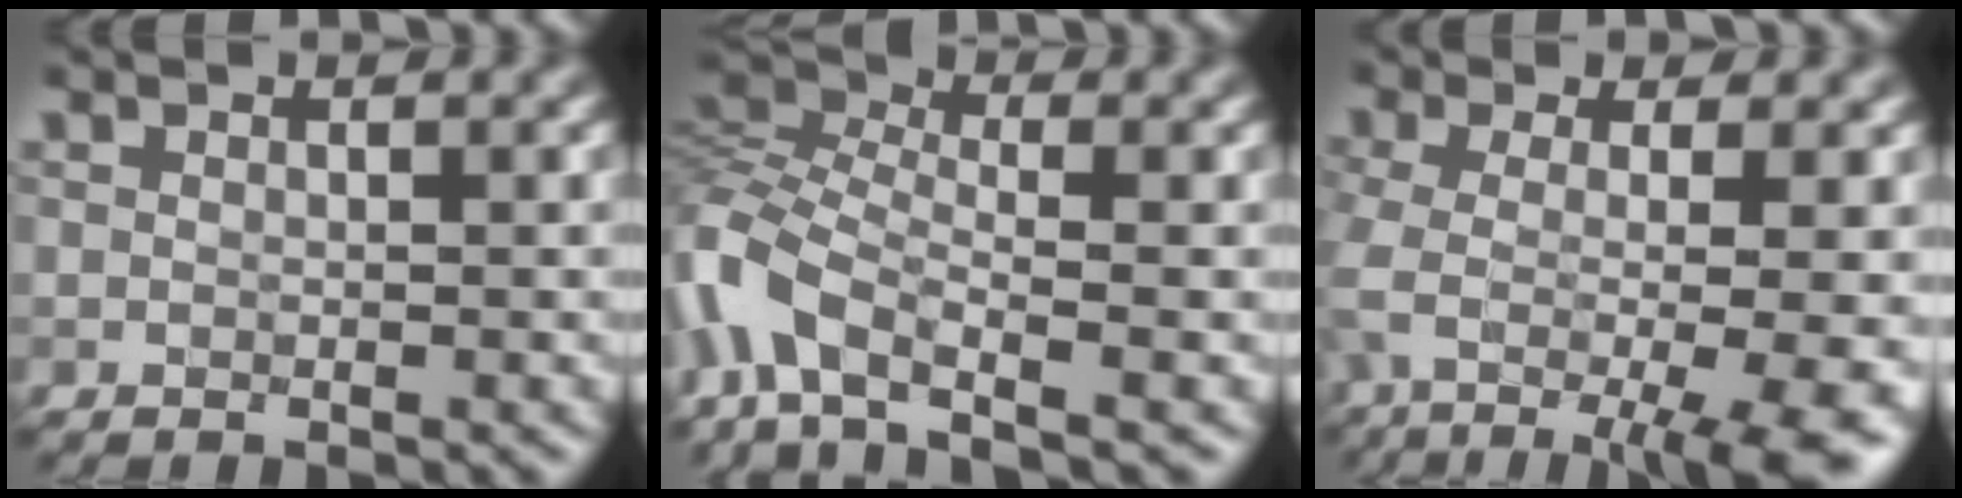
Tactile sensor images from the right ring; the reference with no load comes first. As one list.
[{"total": 7.9, "force": [-4.1, 4.1, 5.4], "torque": [-0.121, 0.000, -0.097]}, {"total": 7.7, "force": [-2.4, 2.5, 6.9], "torque": [-0.106, -0.021, -0.033]}]